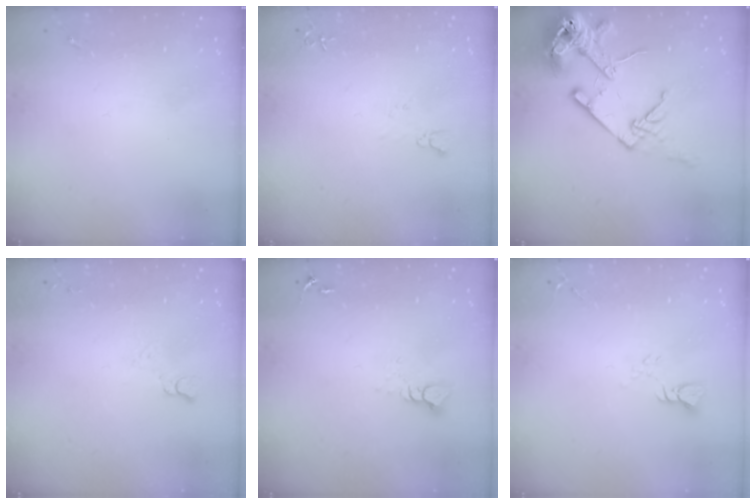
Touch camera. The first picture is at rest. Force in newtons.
{"total": 4.9, "press": 4.9, "slide": 0.6}
{"total": 18.6, "press": 18.4, "slide": 2.2}
{"total": 3.8, "press": 3.7, "slide": 0.5}
{"total": 3.3, "press": 3.3, "slide": 0.3}
{"total": 2.8, "press": 2.8, "slide": 0.2}